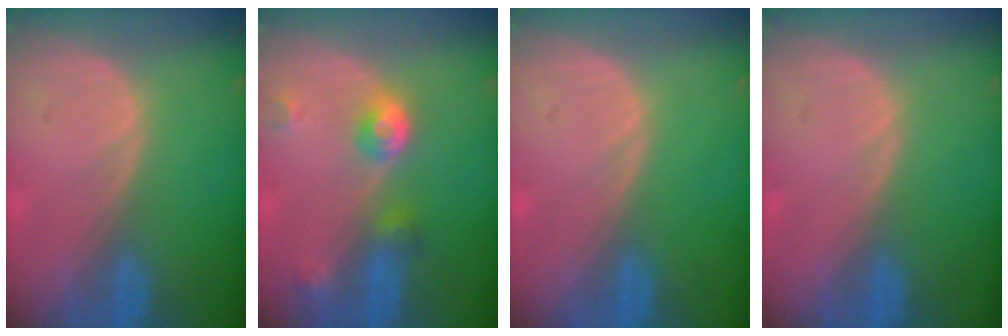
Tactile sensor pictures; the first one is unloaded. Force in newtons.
{"total": 4.8, "press": 4.4, "slide": 2.0}
{"total": 0.0}
{"total": 0.0}